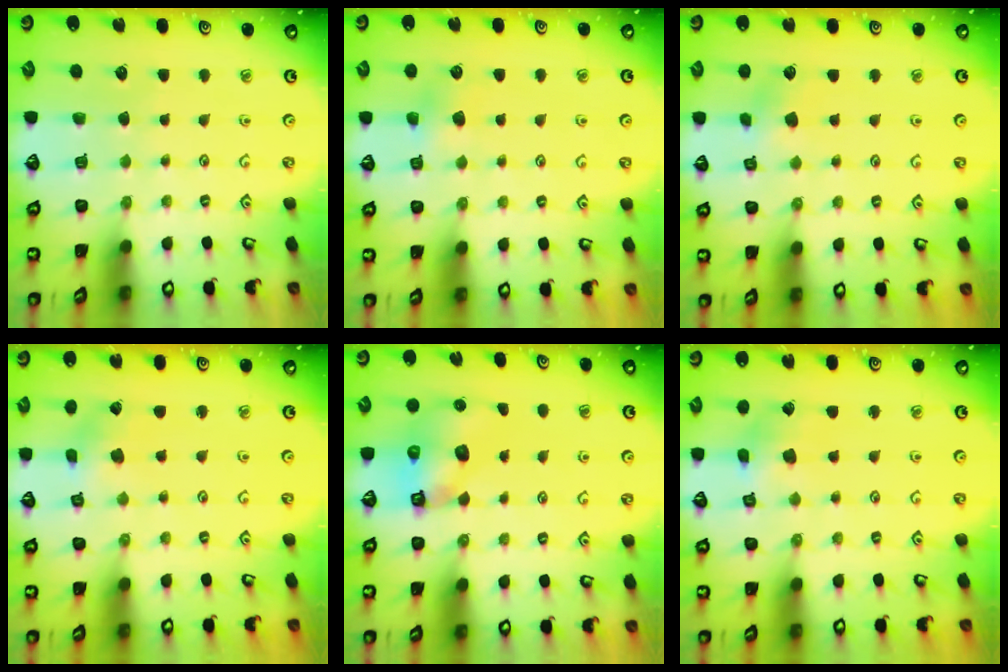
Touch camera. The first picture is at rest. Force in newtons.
{"total": 4.6, "press": 4.4, "slide": 1.3}
{"total": 3.1, "press": 3.0, "slide": 0.5}
{"total": 1.4, "press": 1.4, "slide": 0.2}
{"total": 9.3, "press": 9.3, "slide": 0.7}
{"total": 3.0, "press": 2.9, "slide": 0.5}